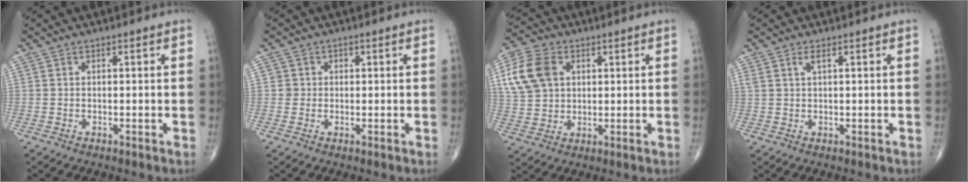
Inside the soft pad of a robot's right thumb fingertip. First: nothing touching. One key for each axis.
{"total": 1.8, "fx": 0.1, "fy": 1.8, "fz": 0.0, "tx": 0.015, "ty": 0.006, "tz": -0.002}
{"total": 11.4, "fx": 3.4, "fy": 8.2, "fz": 7.1, "tx": -0.135, "ty": 0.005, "tz": 0.065}
{"total": 1.5, "fx": 0.8, "fy": 0.4, "fz": 1.2, "tx": -0.031, "ty": 0.005, "tz": 0.021}